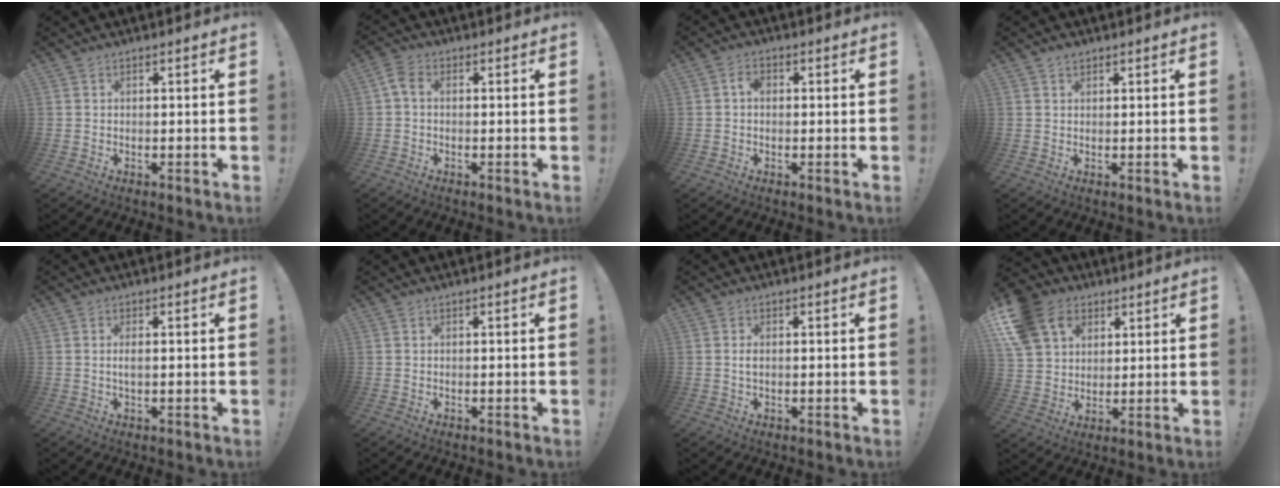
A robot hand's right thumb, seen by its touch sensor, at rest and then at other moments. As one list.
[{"total": 3.4, "force": [0.3, 2.2, 2.5], "torque": [-0.054, 0.006, 0.005]}, {"total": 6.8, "force": [1.0, 4.7, 4.8], "torque": [-0.092, 0.009, 0.018]}, {"total": 1.3, "force": [1.1, 0.7, 0.5], "torque": [-0.008, -0.003, 0.019]}, {"total": 1.7, "force": [0.0, 0.4, 1.6], "torque": [-0.025, -0.002, -0.001]}, {"total": 0.0}, {"total": 1.3, "force": [0.1, 0.6, 1.2], "torque": [-0.018, 0.000, 0.000]}, {"total": 15.5, "force": [6.7, 12.2, 6.8], "torque": [-0.128, -0.027, 0.135]}]